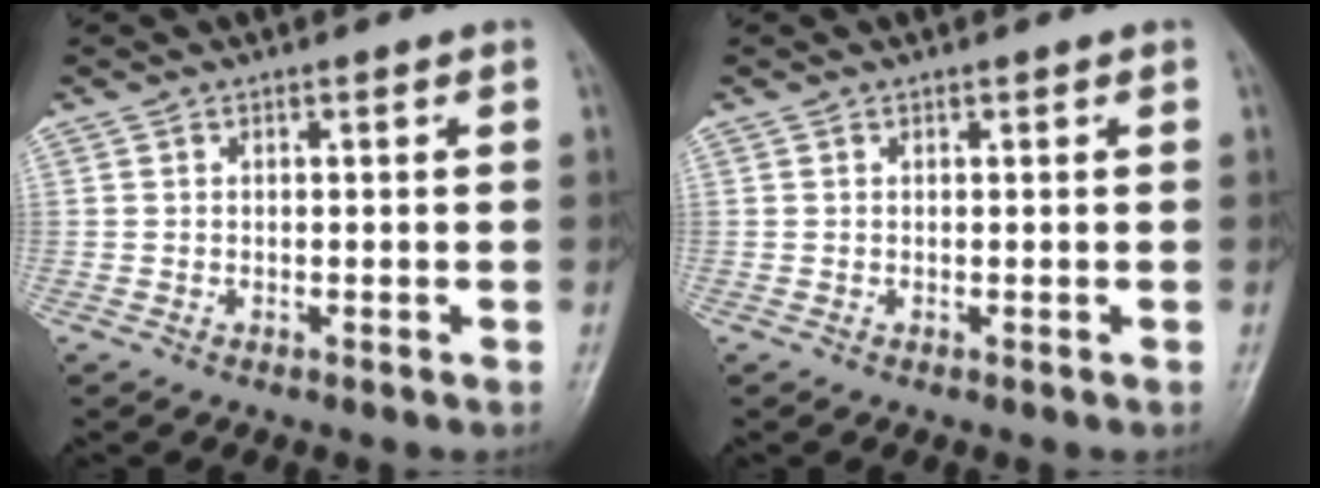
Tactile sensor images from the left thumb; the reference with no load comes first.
{"total": 0.0}